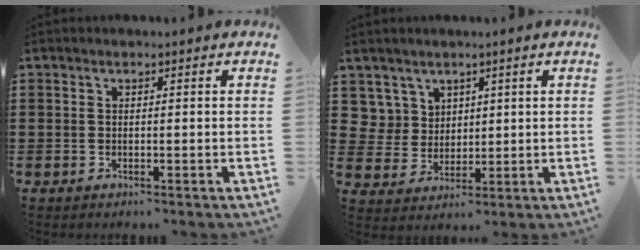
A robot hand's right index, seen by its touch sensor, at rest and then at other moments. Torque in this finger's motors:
{"motor_torque": [0.05, 1.11, 0.00, 0.00]}